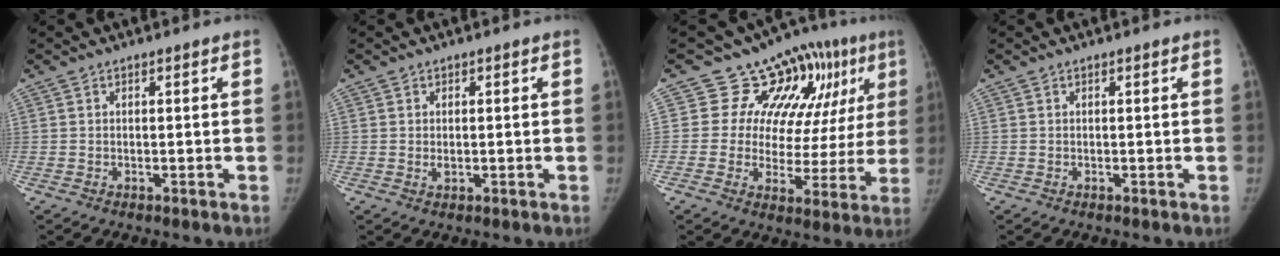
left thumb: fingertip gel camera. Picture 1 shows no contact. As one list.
[{"total": 1.2, "force": [0.0, 0.9, 0.8], "torque": [-0.009, -0.001, 0.001]}, {"total": 16.5, "force": [8.0, 10.5, 10.0], "torque": [-0.057, -0.020, 0.099]}, {"total": 0.0}]